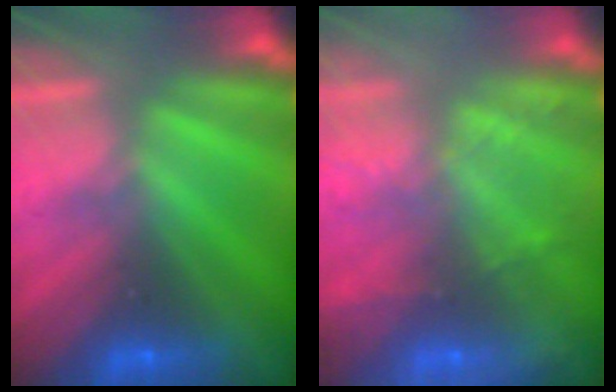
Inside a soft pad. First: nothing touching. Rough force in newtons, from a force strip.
{"total": 9.6}